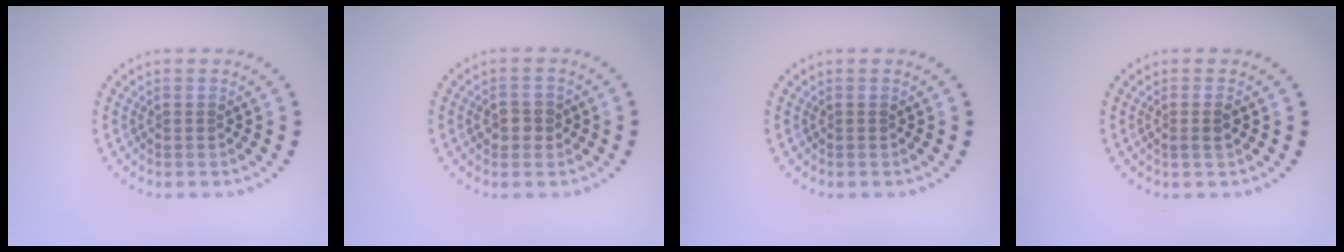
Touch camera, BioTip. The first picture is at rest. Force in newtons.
{"total": 1.7, "press": 1.7, "slide": 0.1}
{"total": 0.0}
{"total": 1.2, "press": 1.0, "slide": 0.7}